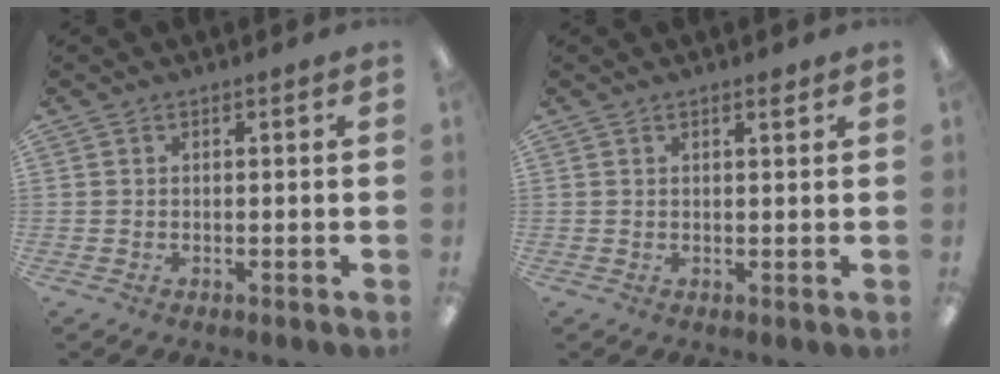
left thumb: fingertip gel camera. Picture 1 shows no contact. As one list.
[{"total": 1.6, "force": [1.3, 0.4, 0.9], "torque": [-0.011, -0.003, 0.020]}]